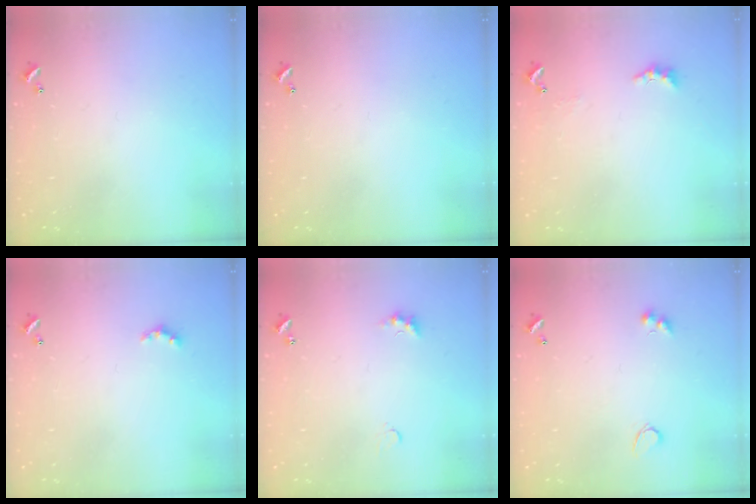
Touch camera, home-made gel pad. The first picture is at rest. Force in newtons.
{"total": 0.0}
{"total": 2.2, "press": 2.1, "slide": 0.7}
{"total": 2.4, "press": 2.4, "slide": 0.6}
{"total": 2.8, "press": 2.8, "slide": 0.5}
{"total": 2.8, "press": 2.7, "slide": 1.0}